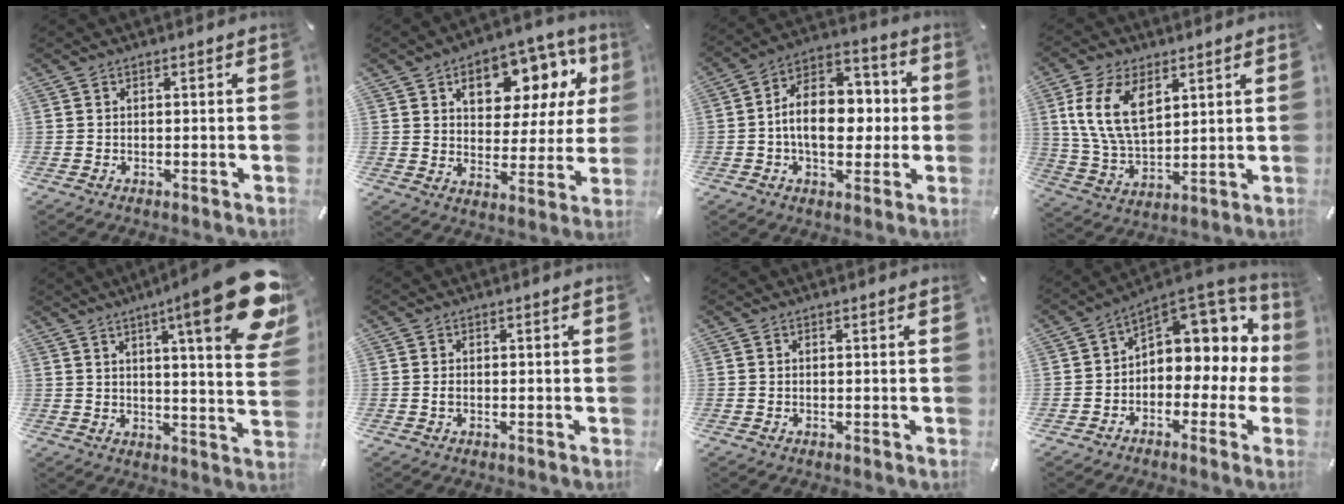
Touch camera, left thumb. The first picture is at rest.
{"total": 14.4, "force": [7.3, 9.2, 8.3], "torque": [-0.116, -0.036, 0.122]}
{"total": 14.5, "force": [-1.3, 9.9, 10.5], "torque": [-0.164, 0.010, -0.022]}
{"total": 12.3, "force": [4.8, 7.6, 8.4], "torque": [-0.200, -0.008, 0.086]}
{"total": 21.5, "force": [10.9, 3.9, 18.2], "torque": [-0.258, -0.065, 0.157]}
{"total": 0.8, "force": [-0.2, 0.4, 0.6], "torque": [-0.012, 0.000, -0.005]}
{"total": 0.0}
{"total": 9.9, "force": [4.5, 6.9, 5.5], "torque": [-0.075, -0.041, 0.080]}